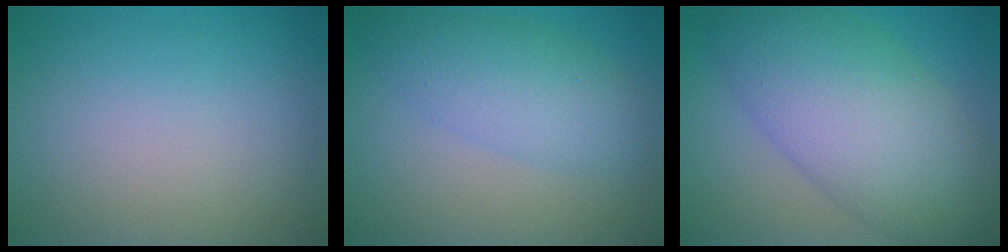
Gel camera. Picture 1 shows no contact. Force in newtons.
{"total": 4.8, "press": 4.8, "slide": 0.0}
{"total": 10.0, "press": 10.0, "slide": 0.0}